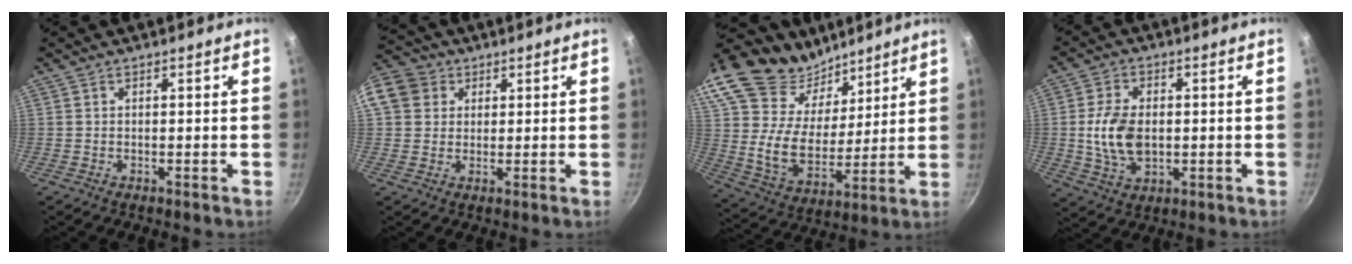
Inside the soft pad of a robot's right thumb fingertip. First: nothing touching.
{"total": 11.6, "force": [3.5, 10.0, 4.7], "torque": [-0.095, 0.024, 0.055]}
{"total": 29.3, "force": [20.4, 15.8, 13.8], "torque": [-0.248, -0.070, 0.370]}
{"total": 9.8, "force": [-0.1, 6.3, 7.4], "torque": [-0.134, 0.000, 0.000]}